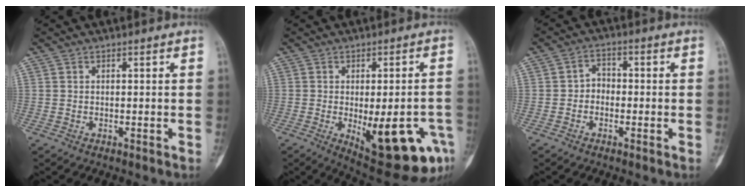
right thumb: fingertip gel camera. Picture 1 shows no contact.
{"total": 17.9, "force": [-5.9, 6.3, 15.7], "torque": [-0.158, 0.008, -0.057]}
{"total": 3.2, "force": [-0.9, 2.6, 1.7], "torque": [-0.004, 0.018, -0.026]}